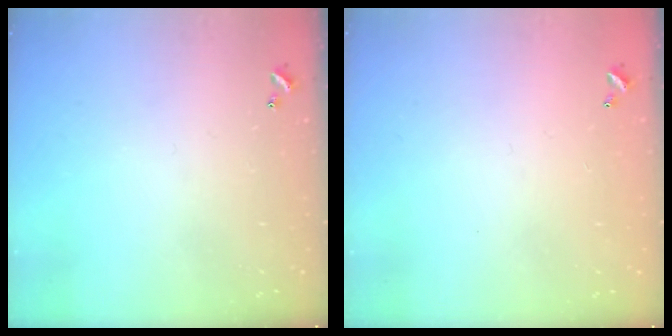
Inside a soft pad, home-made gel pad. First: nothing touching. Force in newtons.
{"total": 2.9, "press": 2.9, "slide": 0.1}